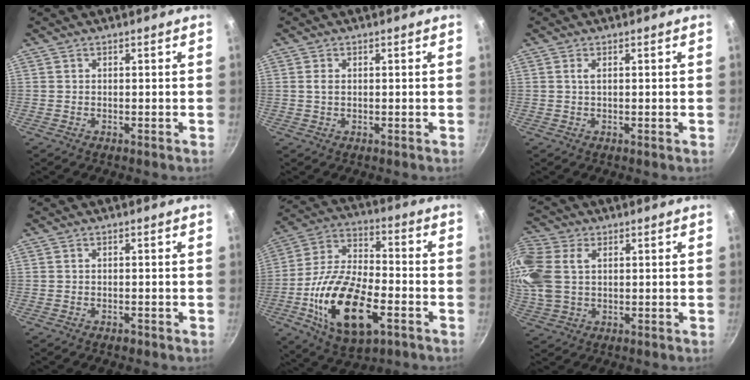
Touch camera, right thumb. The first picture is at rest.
{"total": 1.5, "force": [0.2, 1.0, 1.1], "torque": [-0.020, -0.001, 0.003]}
{"total": 1.0, "force": [0.3, 0.2, 1.0], "torque": [-0.019, 0.000, 0.003]}
{"total": 0.9, "force": [-0.6, 0.4, 0.5], "torque": [-0.011, 0.005, -0.006]}
{"total": 21.5, "force": [-7.0, 10.7, 17.3], "torque": [-0.318, 0.025, -0.127]}
{"total": 13.2, "force": [2.9, 9.2, 9.0], "torque": [-0.212, 0.016, 0.056]}